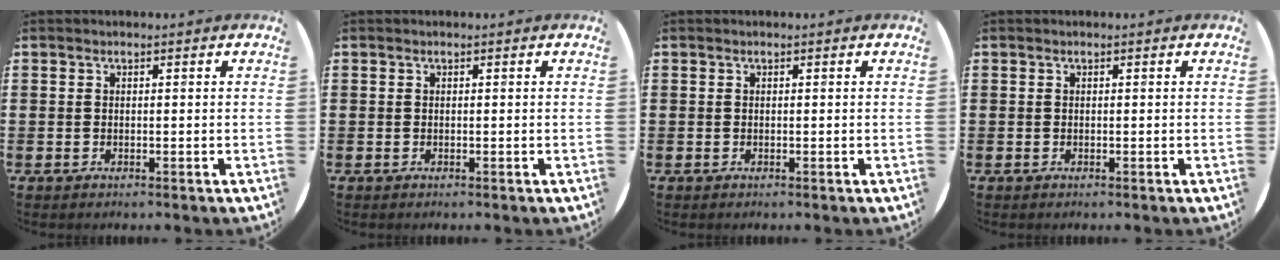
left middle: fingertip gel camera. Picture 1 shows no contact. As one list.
[{"total": 0.0}, {"total": 0.0}, {"total": 0.0}]